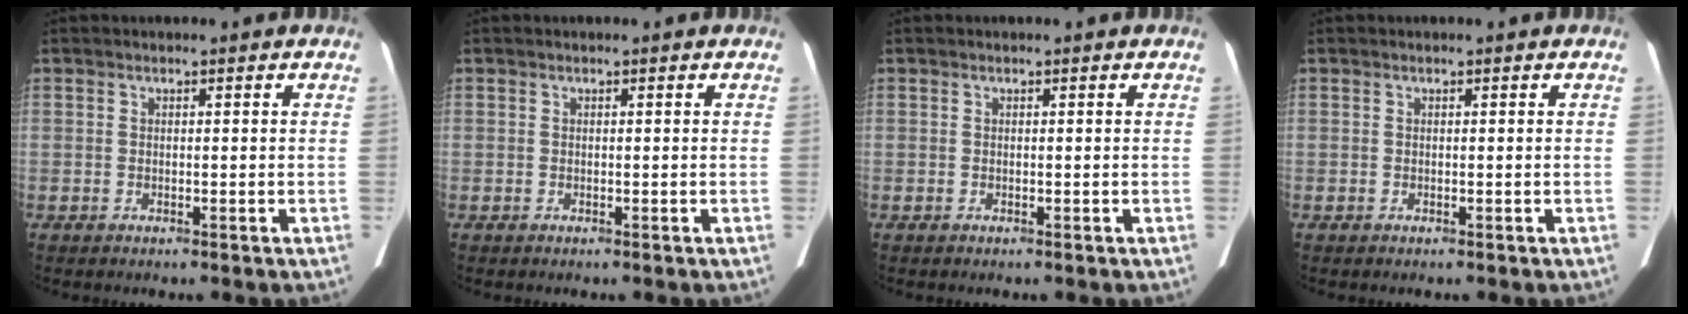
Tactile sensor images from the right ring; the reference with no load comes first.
{"total": 0.0}
{"total": 0.0}
{"total": 0.0}